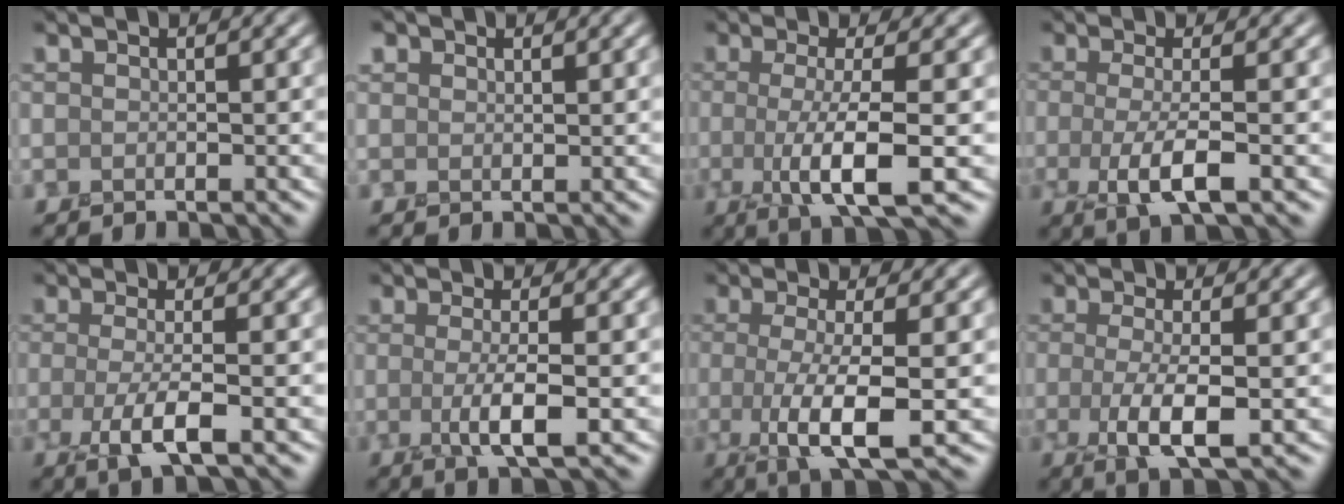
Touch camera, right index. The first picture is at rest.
{"total": 1.1, "force": [0.8, 0.7, -0.2], "torque": [0.007, 0.008, 0.010]}
{"total": 5.8, "force": [-0.6, 1.4, 5.6], "torque": [-0.101, -0.009, -0.009]}
{"total": 3.7, "force": [-0.6, 1.1, 3.5], "torque": [-0.076, -0.008, -0.014]}
{"total": 3.4, "force": [-0.8, 0.9, 3.2], "torque": [-0.068, -0.004, -0.019]}
{"total": 3.4, "force": [-0.1, 0.8, 3.3], "torque": [-0.064, -0.008, -0.003]}
{"total": 5.9, "force": [-1.0, 1.6, 5.6], "torque": [-0.110, -0.009, -0.015]}
{"total": 4.3, "force": [-0.6, 1.4, 4.0], "torque": [-0.088, -0.006, -0.012]}